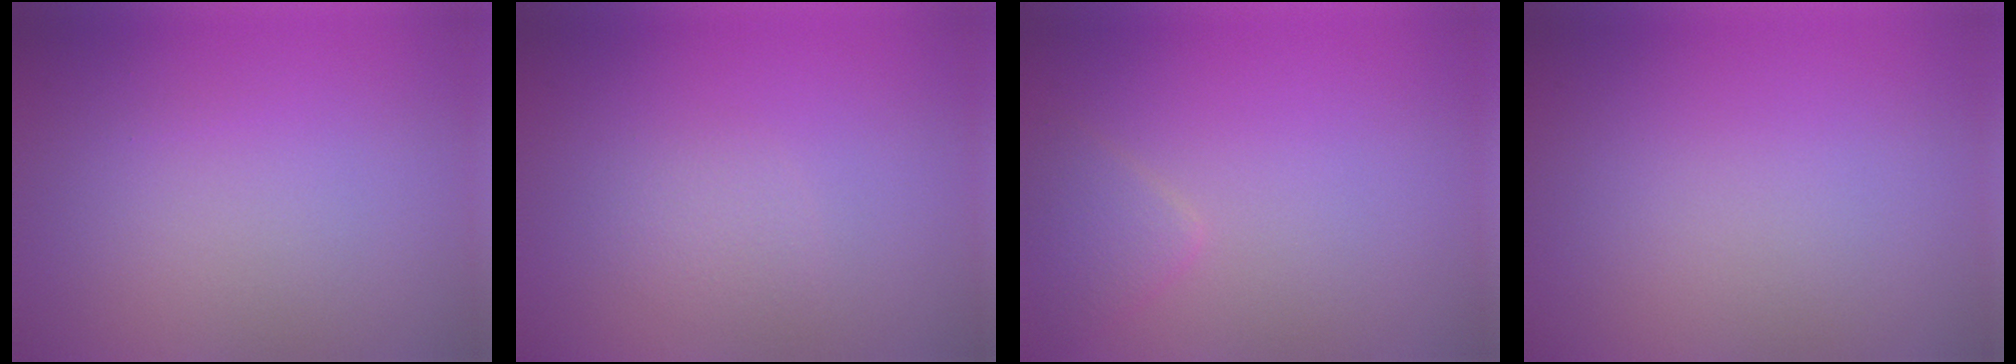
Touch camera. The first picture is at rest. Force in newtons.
{"total": 1.3, "press": 1.3, "slide": 0.2}
{"total": 1.6, "press": 1.6, "slide": 0.1}
{"total": 0.0}